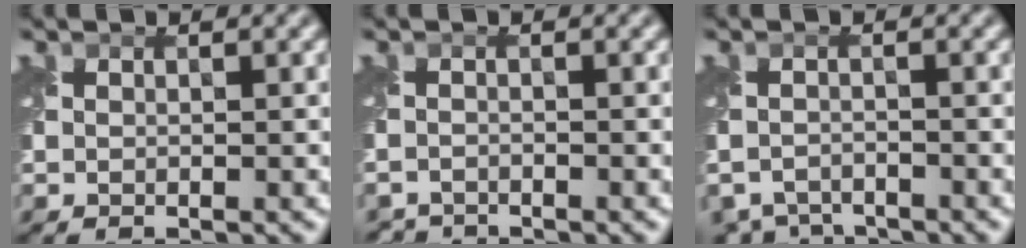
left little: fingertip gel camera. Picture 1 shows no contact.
{"total": 1.9, "force": [-1.9, 0.2, -0.3], "torque": [-0.001, -0.002, -0.037]}
{"total": 3.5, "force": [-3.4, 0.9, 0.1], "torque": [-0.003, -0.004, -0.057]}